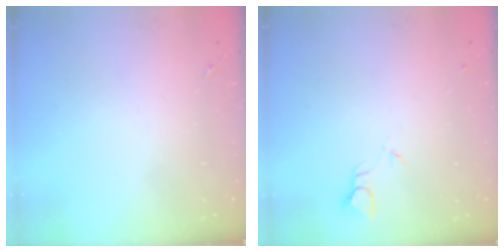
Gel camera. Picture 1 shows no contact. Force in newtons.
{"total": 2.0, "press": 2.0, "slide": 0.1}